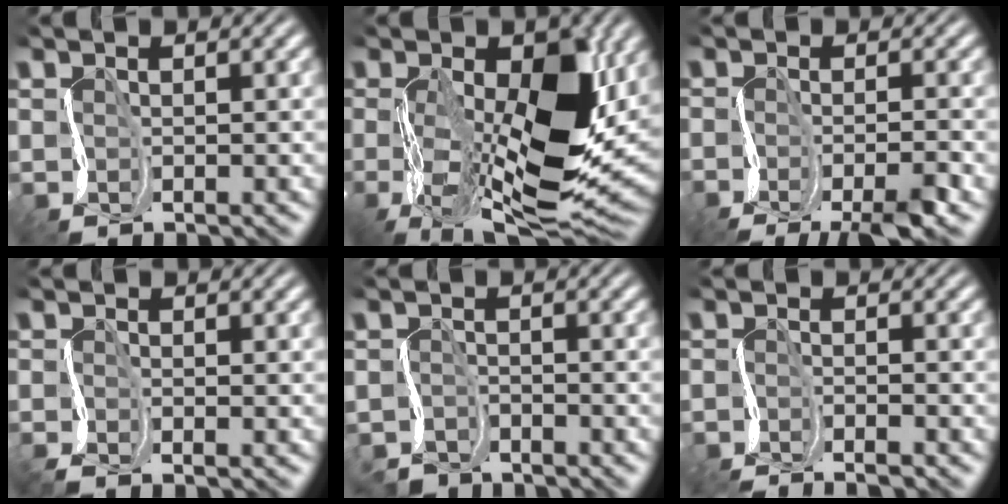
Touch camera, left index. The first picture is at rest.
{"total": 15.2, "force": [-0.8, 7.2, 13.3], "torque": [-0.217, -0.022, -0.011]}
{"total": 4.9, "force": [-3.5, 0.5, 3.3], "torque": [-0.050, -0.002, -0.070]}
{"total": 1.6, "force": [-1.5, -0.1, 0.6], "torque": [-0.018, -0.005, -0.038]}
{"total": 2.9, "force": [-2.8, 0.8, -0.1], "torque": [-0.001, -0.001, -0.061]}
{"total": 2.9, "force": [-2.7, -0.1, 0.8], "torque": [-0.015, -0.006, -0.060]}